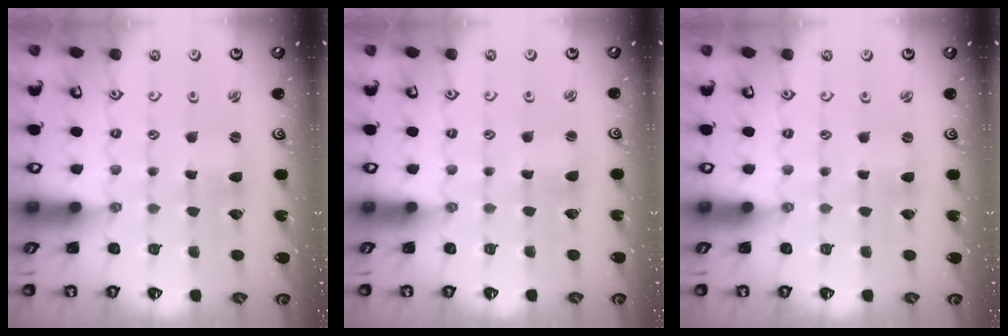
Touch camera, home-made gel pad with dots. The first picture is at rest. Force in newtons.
{"total": 1.2, "press": 1.1, "slide": 0.3}
{"total": 0.0}